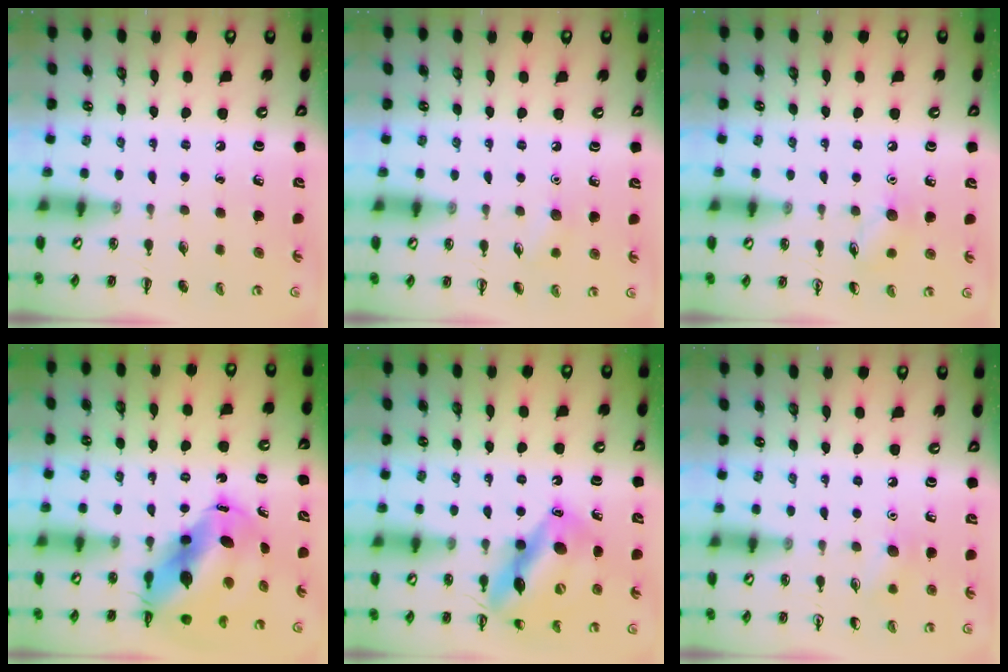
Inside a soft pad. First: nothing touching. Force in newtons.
{"total": 5.3, "press": 5.0, "slide": 1.5}
{"total": 6.1, "press": 5.9, "slide": 1.4}
{"total": 13.1, "press": 12.6, "slide": 3.5}
{"total": 15.2, "press": 14.8, "slide": 3.3}
{"total": 6.8, "press": 6.5, "slide": 2.0}